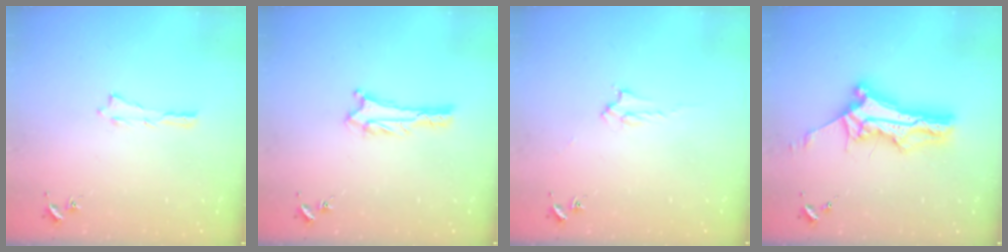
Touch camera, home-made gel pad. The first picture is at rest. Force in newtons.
{"total": 3.3, "press": 3.3, "slide": 0.3}
{"total": 2.0, "press": 2.0, "slide": 0.2}
{"total": 10.8, "press": 10.7, "slide": 0.8}